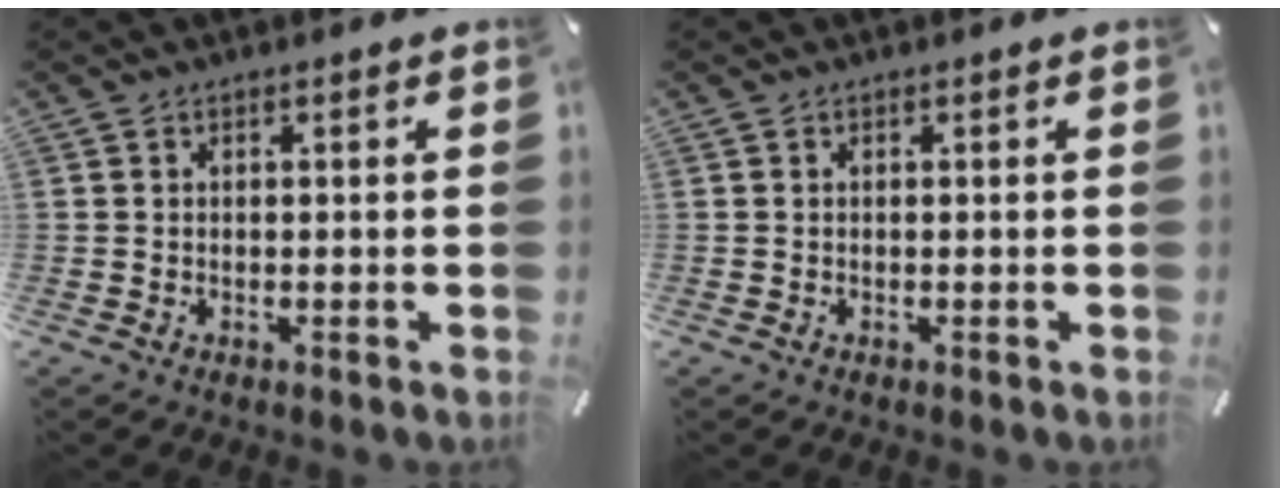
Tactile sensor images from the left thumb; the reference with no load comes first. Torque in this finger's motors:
{"motor_torque": [-0.03, -0.01, 0.00, 0.00, 0.00]}